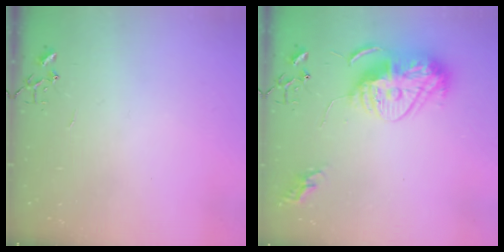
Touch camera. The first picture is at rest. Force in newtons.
{"total": 15.5, "press": 15.4, "slide": 1.5}